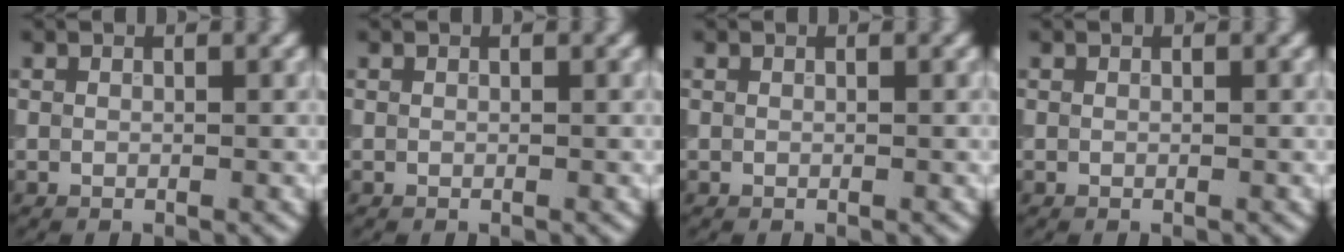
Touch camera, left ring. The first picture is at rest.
{"total": 0.0}
{"total": 0.0}
{"total": 0.0}